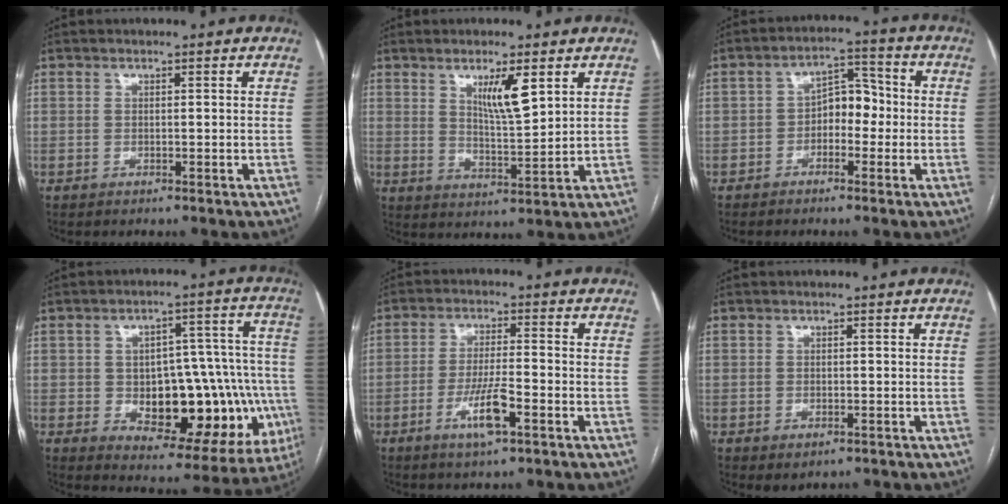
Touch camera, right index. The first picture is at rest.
{"total": 6.6, "force": [3.2, 1.0, 5.7], "torque": [-0.100, -0.011, 0.060]}
{"total": 5.8, "force": [-1.2, 3.4, 4.5], "torque": [-0.068, 0.028, -0.023]}
{"total": 21.4, "force": [-4.4, 10.2, 18.3], "torque": [-0.188, 0.042, -0.028]}
{"total": 6.8, "force": [-3.2, 0.8, 6.0], "torque": [-0.116, -0.006, -0.055]}
{"total": 2.1, "force": [-1.0, 1.3, 1.3], "torque": [-0.016, -0.001, 0.000]}